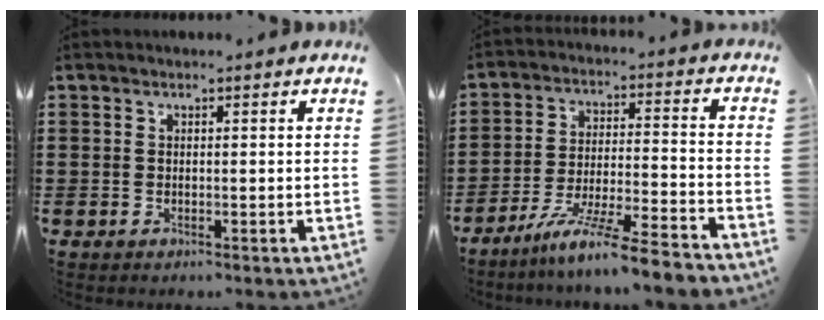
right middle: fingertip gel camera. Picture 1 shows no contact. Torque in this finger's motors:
{"motor_torque": [1.41, -0.73, 0.43, 0.09]}